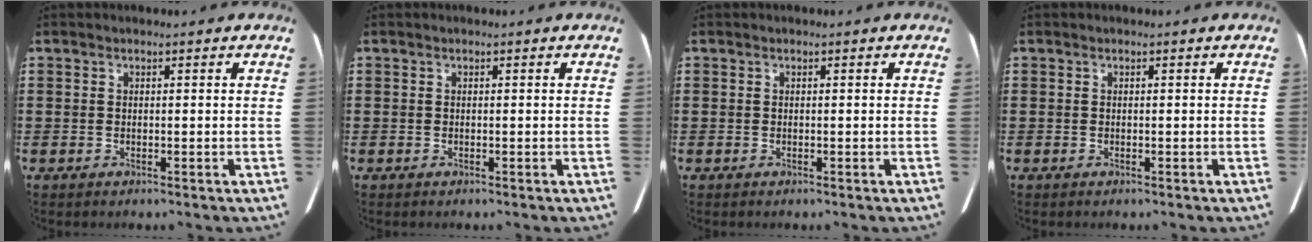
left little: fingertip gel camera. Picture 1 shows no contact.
{"total": 0.0}
{"total": 0.0}
{"total": 0.0}